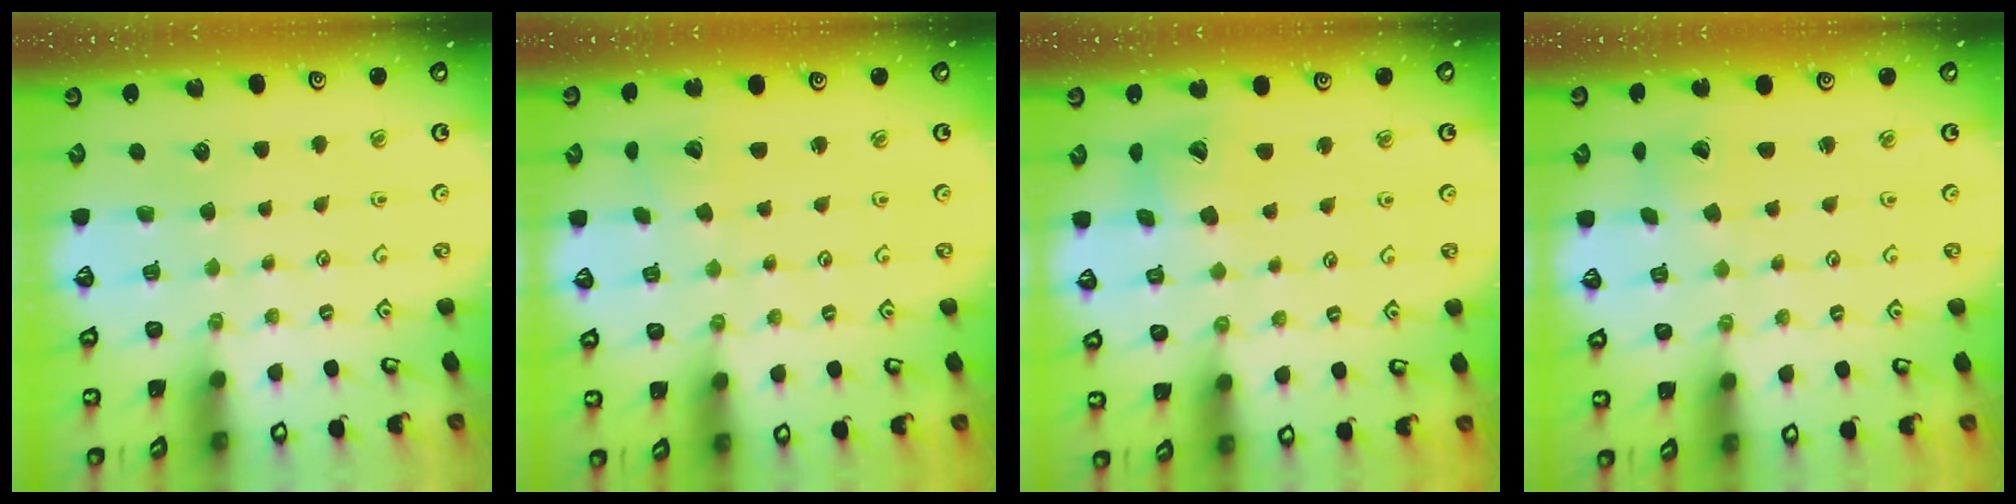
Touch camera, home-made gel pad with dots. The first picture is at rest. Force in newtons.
{"total": 2.2, "press": 2.2, "slide": 0.2}
{"total": 11.7, "press": 11.6, "slide": 1.6}
{"total": 2.4, "press": 2.4, "slide": 0.3}